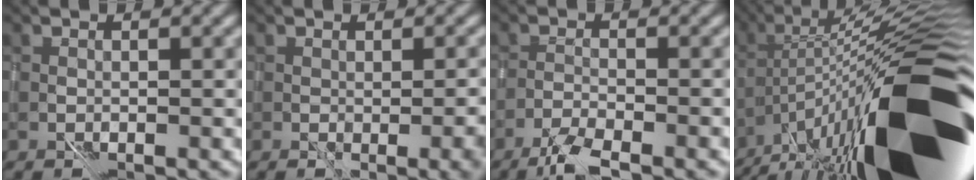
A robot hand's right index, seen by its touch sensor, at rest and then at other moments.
{"total": 2.8, "force": [-0.2, 0.6, 2.7], "torque": [-0.033, 0.002, 0.009]}
{"total": 3.1, "force": [-2.3, 0.3, 2.0], "torque": [-0.037, 0.006, -0.048]}
{"total": 19.7, "force": [-6.2, 5.3, 17.9], "torque": [-0.255, 0.029, -0.106]}